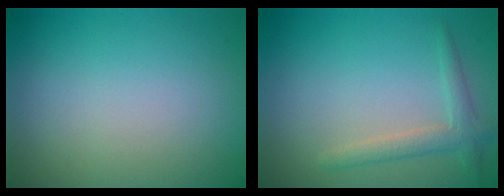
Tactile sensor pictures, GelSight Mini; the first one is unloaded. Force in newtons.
{"total": 2.2, "press": 2.2, "slide": 0.1}